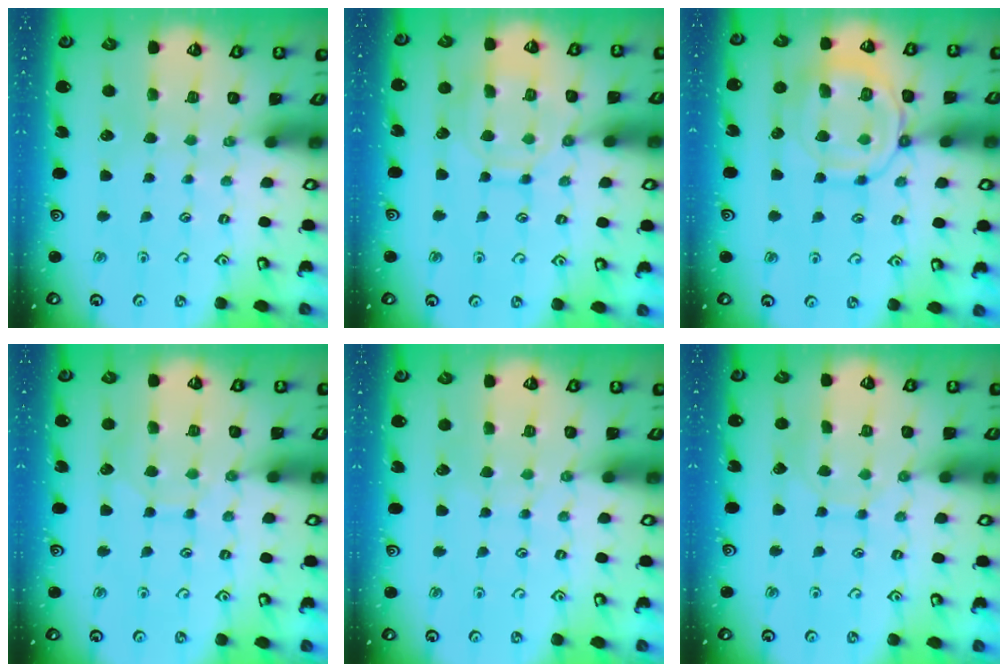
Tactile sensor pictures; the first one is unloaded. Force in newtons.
{"total": 12.4, "press": 12.3, "slide": 1.1}
{"total": 12.7, "press": 12.7, "slide": 1.0}
{"total": 7.1, "press": 7.1, "slide": 0.5}
{"total": 2.8, "press": 2.7, "slide": 0.5}
{"total": 5.9, "press": 5.9, "slide": 0.2}